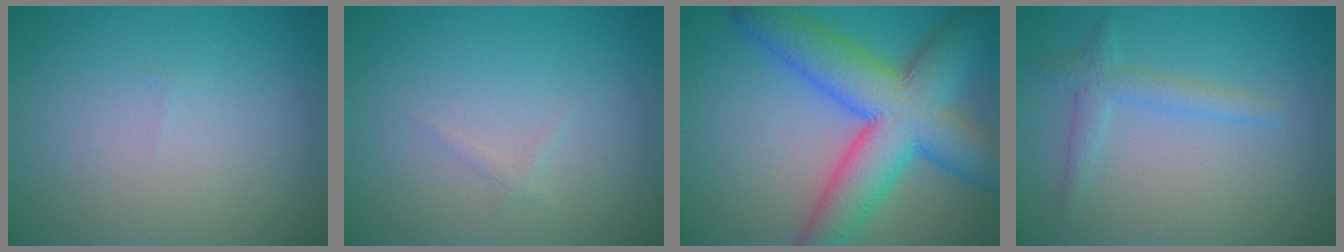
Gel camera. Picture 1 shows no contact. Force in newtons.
{"total": 0.6, "press": 0.6, "slide": 0.1}
{"total": 11.0, "press": 11.0, "slide": 0.3}
{"total": 2.0, "press": 2.0, "slide": 0.1}